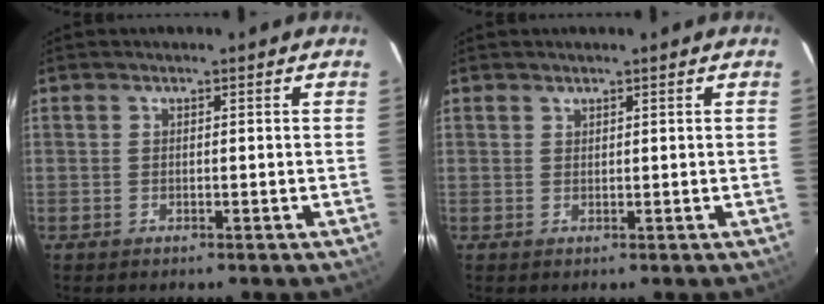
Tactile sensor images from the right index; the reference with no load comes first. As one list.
[{"total": 0.5, "force": [0.5, 0.2, 0.0], "torque": [0.001, 0.001, 0.010]}]